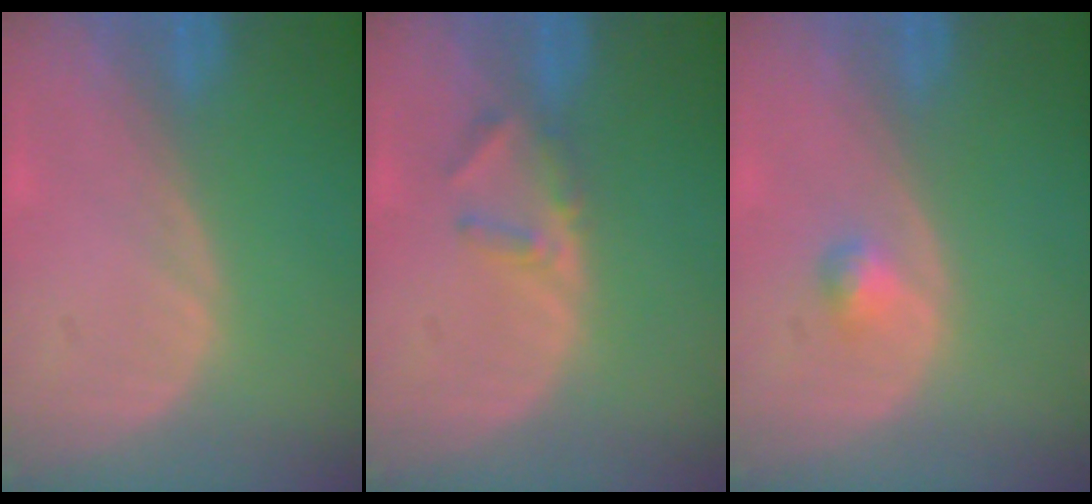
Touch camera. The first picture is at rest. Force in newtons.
{"total": 2.9, "press": 2.6, "slide": 1.1}
{"total": 1.5, "press": 1.5, "slide": 0.3}